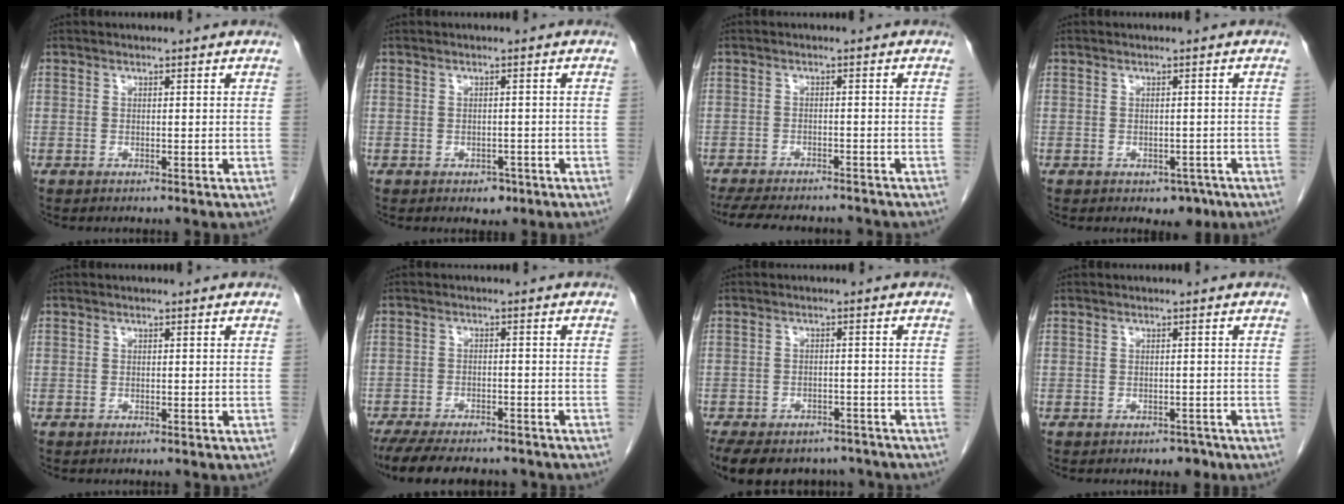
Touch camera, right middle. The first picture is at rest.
{"total": 2.0, "force": [-1.1, 1.3, 0.9], "torque": [-0.008, 0.003, -0.008]}
{"total": 13.4, "force": [-11.8, 3.5, 5.3], "torque": [-0.108, -0.011, -0.158]}
{"total": 2.6, "force": [-1.3, 1.8, 1.3], "torque": [-0.006, 0.003, -0.009]}
{"total": 0.0}
{"total": 14.2, "force": [-12.0, 4.1, 6.4], "torque": [-0.130, -0.013, -0.168]}
{"total": 16.0, "force": [-12.6, 7.7, 6.1], "torque": [-0.151, -0.004, -0.161]}
{"total": 1.7, "force": [-1.3, 1.1, 0.4], "torque": [0.000, 0.005, -0.014]}